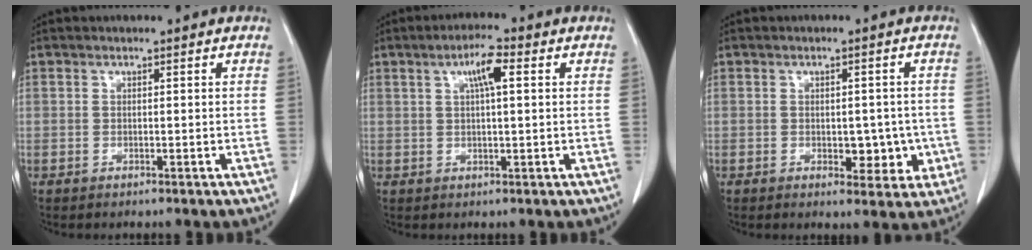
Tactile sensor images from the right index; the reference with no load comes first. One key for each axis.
{"total": 4.8, "fx": 1.8, "fy": 0.7, "fz": 4.4, "tx": -0.081, "ty": 0.009, "tz": 0.032}
{"total": 5.2, "fx": -0.8, "fy": 3.1, "fz": 4.1, "tx": -0.038, "ty": 0.004, "tz": -0.002}